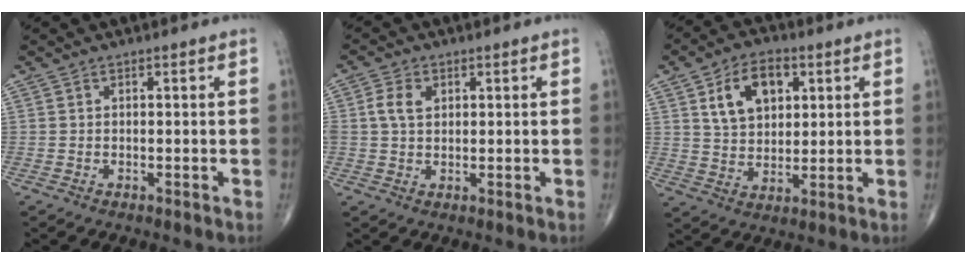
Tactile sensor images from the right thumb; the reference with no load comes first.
{"total": 4.2, "force": [1.1, 2.9, 2.8], "torque": [-0.054, 0.003, 0.021]}
{"total": 10.9, "force": [4.0, 7.1, 7.2], "torque": [-0.095, -0.008, 0.072]}